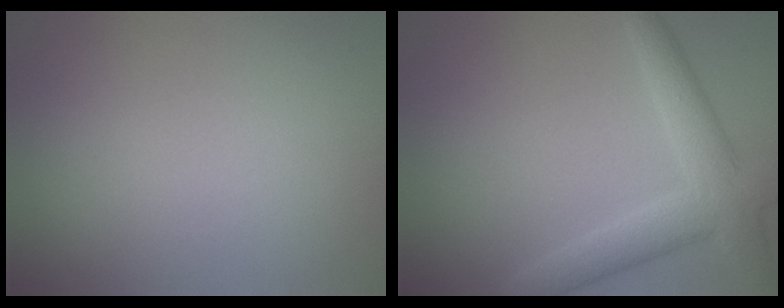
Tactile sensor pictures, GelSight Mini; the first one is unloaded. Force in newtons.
{"total": 4.8, "press": 4.8, "slide": 0.1}